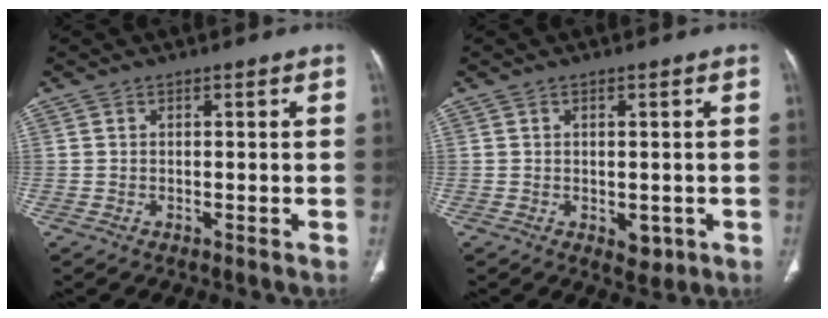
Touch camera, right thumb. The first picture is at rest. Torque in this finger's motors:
{"motor_torque": [2.50, 2.51, 0.51, -0.11, -0.01]}